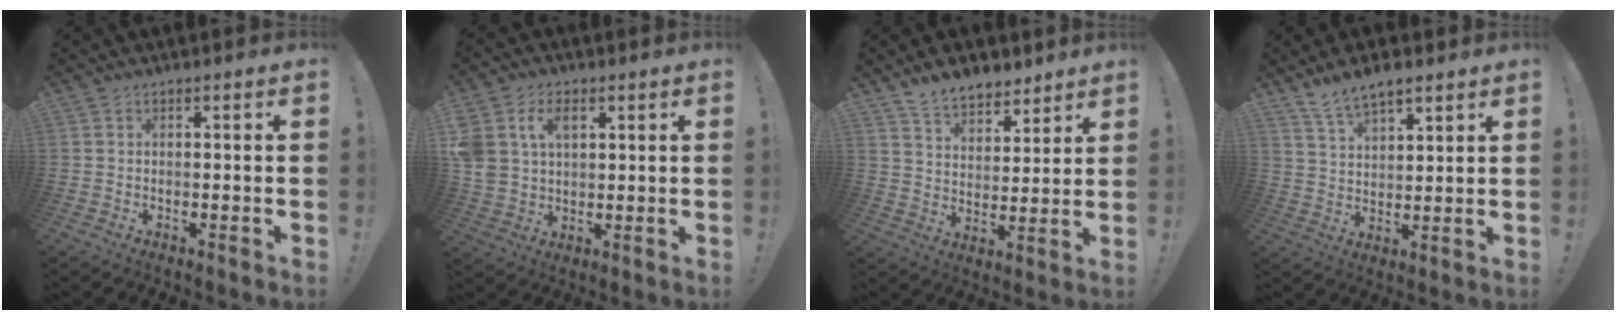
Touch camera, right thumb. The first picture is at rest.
{"total": 9.7, "force": [3.7, 7.1, 5.5], "torque": [-0.108, -0.004, 0.071]}
{"total": 9.4, "force": [7.9, 4.5, 2.2], "torque": [-0.038, -0.058, 0.154]}
{"total": 8.0, "force": [6.3, 3.3, 3.8], "torque": [-0.063, -0.033, 0.118]}